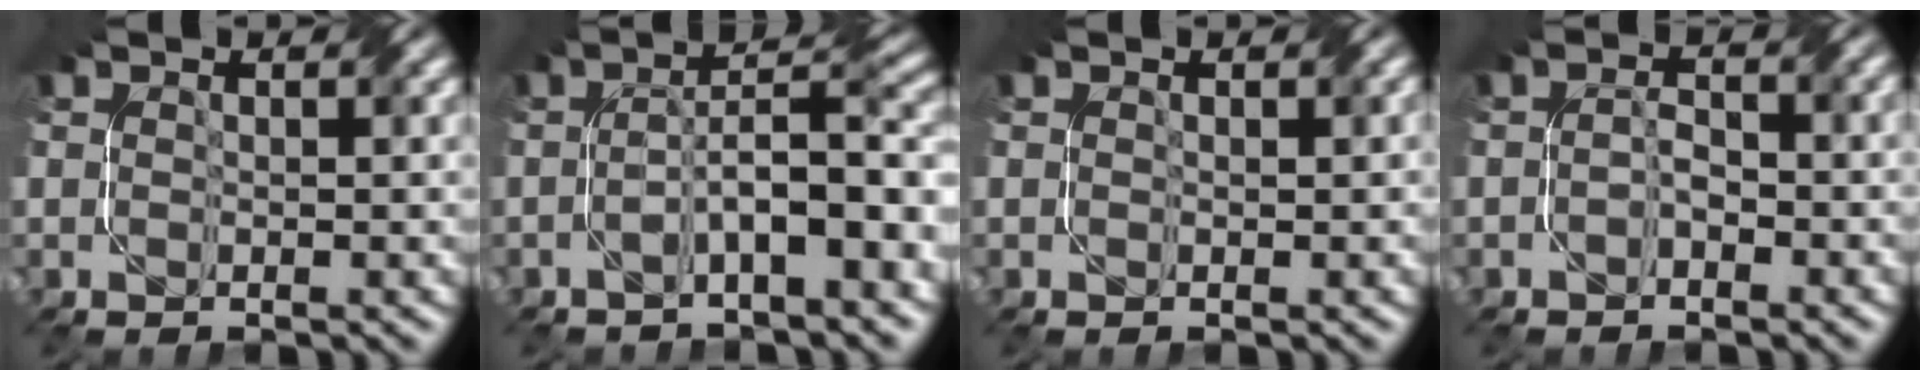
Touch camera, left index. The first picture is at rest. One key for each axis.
{"total": 6.1, "fx": -2.3, "fy": 1.4, "fz": 5.5, "tx": -0.084, "ty": 0.019, "tz": -0.042}
{"total": 0.0}
{"total": 1.7, "fx": -0.9, "fy": 0.7, "fz": 1.2, "tx": -0.022, "ty": 0.002, "tz": -0.018}